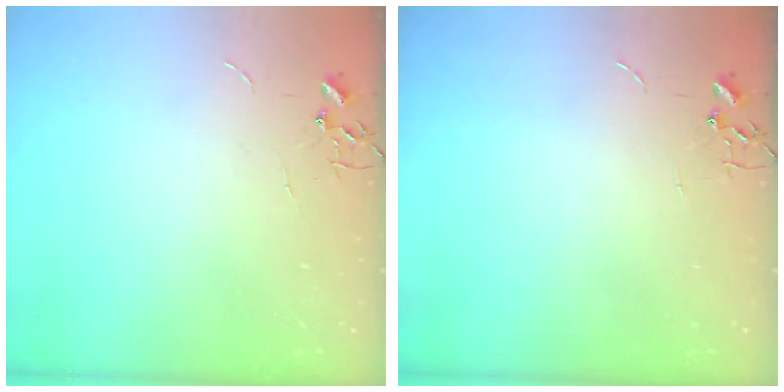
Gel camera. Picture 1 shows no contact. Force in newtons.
{"total": 0.0}